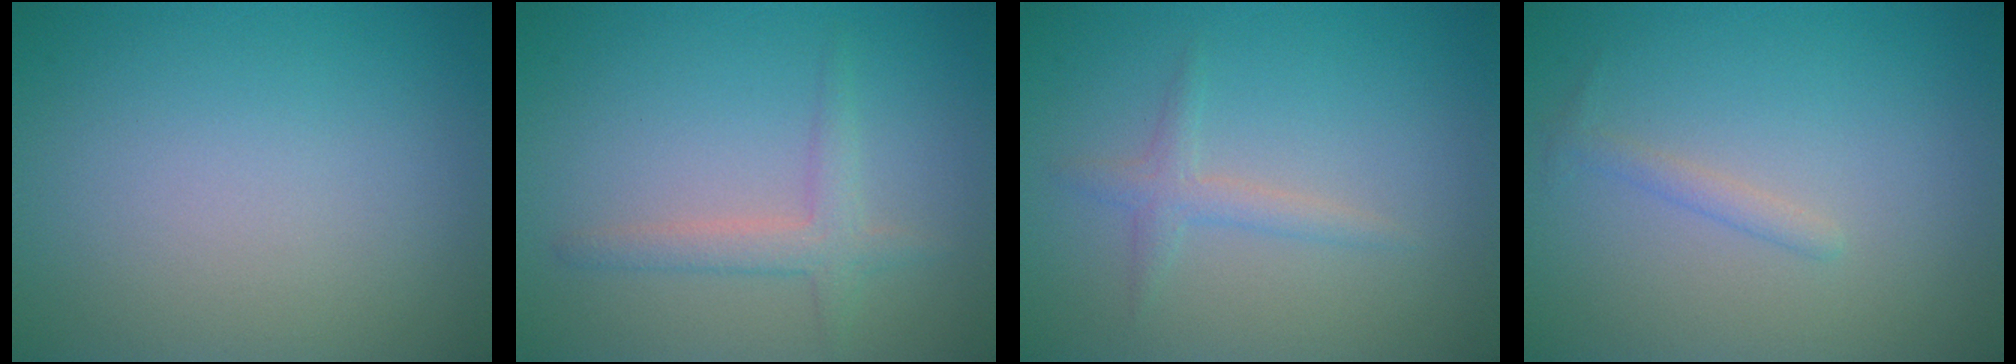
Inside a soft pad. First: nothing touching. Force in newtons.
{"total": 2.2, "press": 2.2, "slide": 0.1}
{"total": 1.6, "press": 1.6, "slide": 0.0}
{"total": 1.0, "press": 1.0, "slide": 0.0}